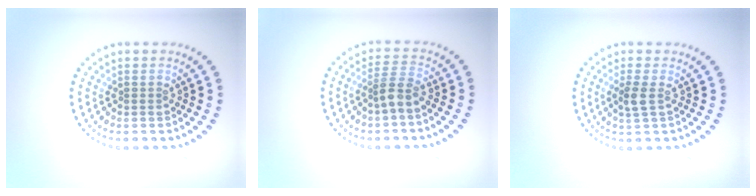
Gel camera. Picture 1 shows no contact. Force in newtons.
{"total": 2.3, "press": 1.8, "slide": 1.5}
{"total": 1.5, "press": 1.4, "slide": 0.7}